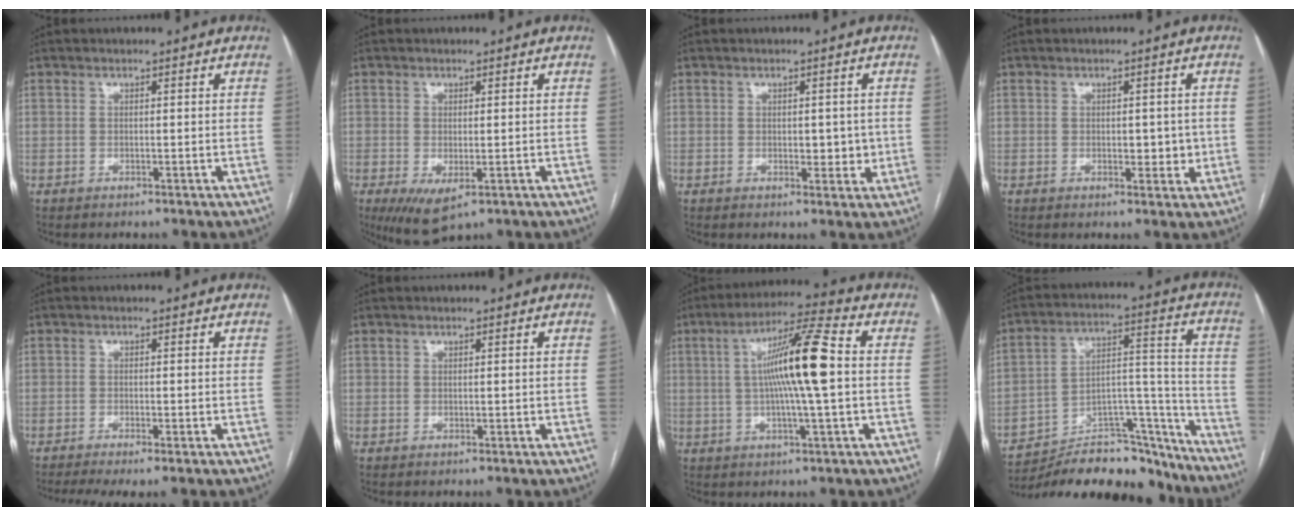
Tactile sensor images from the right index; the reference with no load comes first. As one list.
[{"total": 5.9, "force": [-2.6, 2.5, 4.7], "torque": [-0.074, -0.019, -0.032]}, {"total": 3.4, "force": [-0.1, 2.1, 2.7], "torque": [-0.028, 0.003, 0.005]}, {"total": 3.1, "force": [-0.1, 1.9, 2.5], "torque": [-0.026, 0.003, 0.004]}, {"total": 4.8, "force": [-3.3, 0.6, 3.4], "torque": [-0.057, -0.011, -0.054]}, {"total": 0.0}, {"total": 12.5, "force": [1.0, 0.2, 12.4], "torque": [-0.219, 0.012, 0.010]}, {"total": 23.8, "force": [-21.7, 6.0, 7.6], "torque": [-0.109, 0.034, -0.328]}]